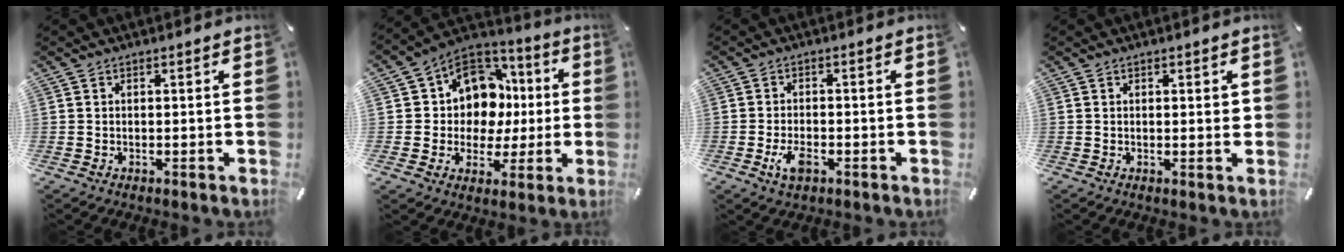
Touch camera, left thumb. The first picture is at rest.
{"total": 12.2, "force": [2.3, 11.0, 4.8], "torque": [-0.078, -0.016, 0.053]}
{"total": 4.4, "force": [-2.0, 2.3, 3.2], "torque": [-0.077, 0.001, -0.039]}
{"total": 1.1, "force": [0.3, 0.7, 0.8], "torque": [-0.006, 0.002, 0.003]}